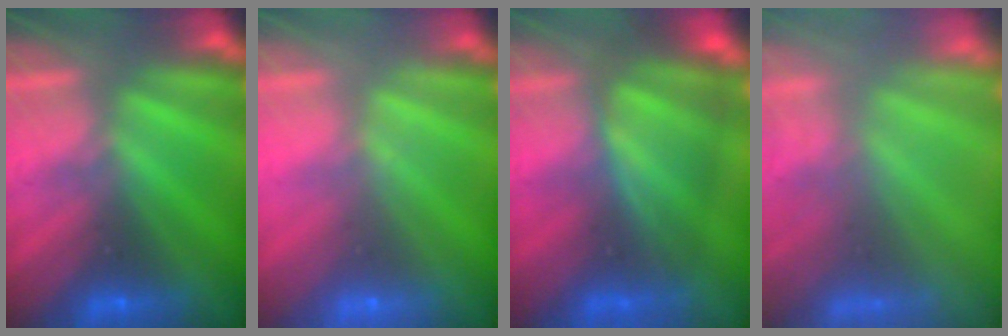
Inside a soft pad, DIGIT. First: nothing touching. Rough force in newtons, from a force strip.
{"total": 1.8}
{"total": 5.4}
{"total": 7.1}